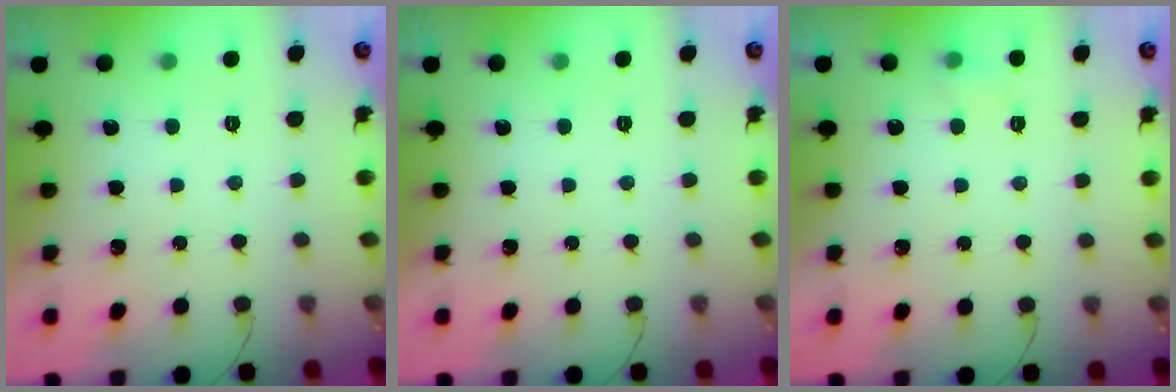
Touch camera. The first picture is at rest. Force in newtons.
{"total": 0.0}
{"total": 6.8, "press": 2.5, "slide": 6.3}